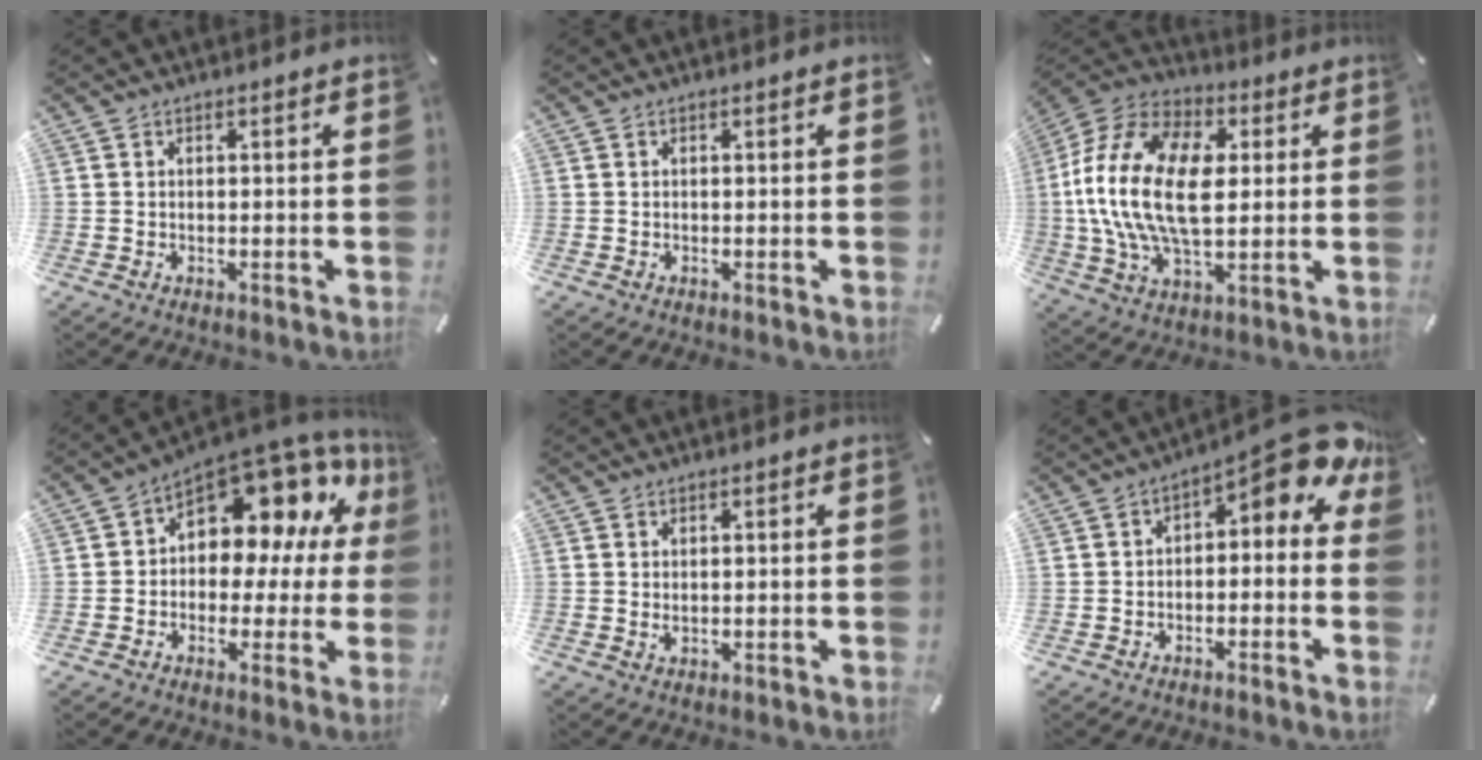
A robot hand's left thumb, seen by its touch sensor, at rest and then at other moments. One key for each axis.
{"total": 0.0}
{"total": 22.0, "fx": 1.1, "fy": 13.7, "fz": 17.1, "tx": -0.374, "ty": 0.010, "tz": 0.019}
{"total": 14.6, "fx": 7.6, "fy": 8.9, "fz": 8.7, "tx": -0.119, "ty": -0.075, "tz": 0.129}
{"total": 0.8, "fx": 0.3, "fy": 0.4, "fz": 0.6, "tx": -0.011, "ty": 0.002, "tz": 0.004}
{"total": 8.8, "fx": 4.5, "fy": 3.1, "fz": 6.8, "tx": -0.083, "ty": -0.052, "tz": 0.074}